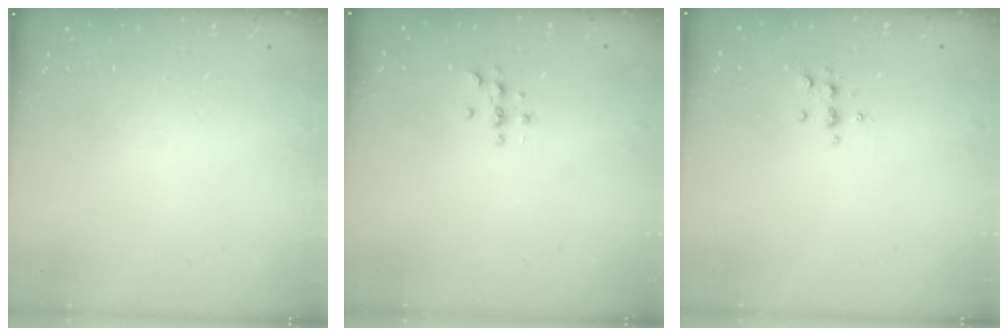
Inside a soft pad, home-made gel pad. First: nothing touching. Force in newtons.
{"total": 3.0, "press": 3.0, "slide": 0.4}
{"total": 5.4, "press": 5.2, "slide": 1.4}